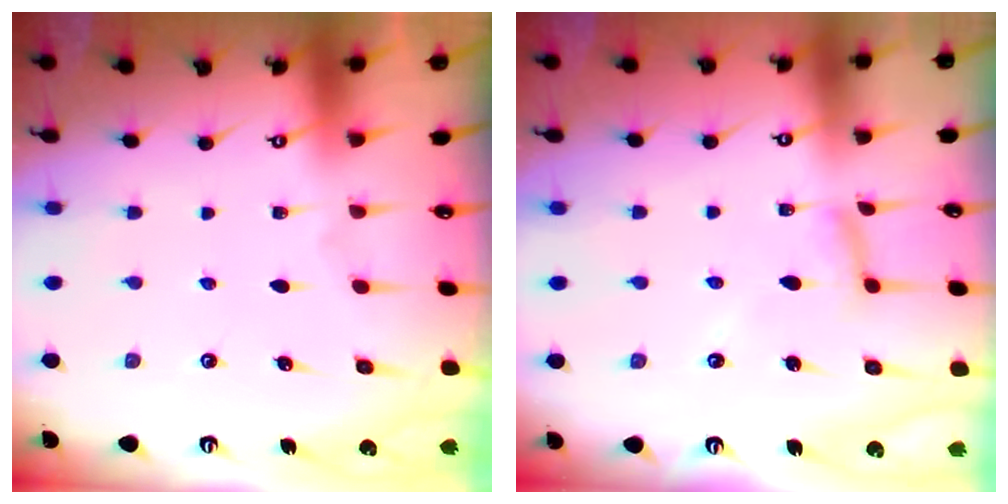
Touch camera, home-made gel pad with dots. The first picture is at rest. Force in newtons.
{"total": 6.7, "press": 6.7, "slide": 0.4}